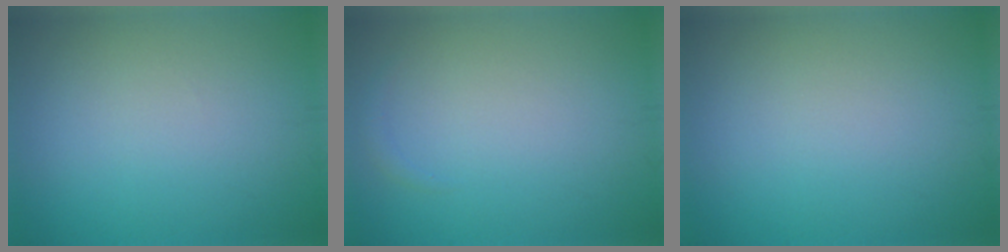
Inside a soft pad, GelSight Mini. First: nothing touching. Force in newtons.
{"total": 0.5, "press": 0.5, "slide": 0.1}
{"total": 0.0}